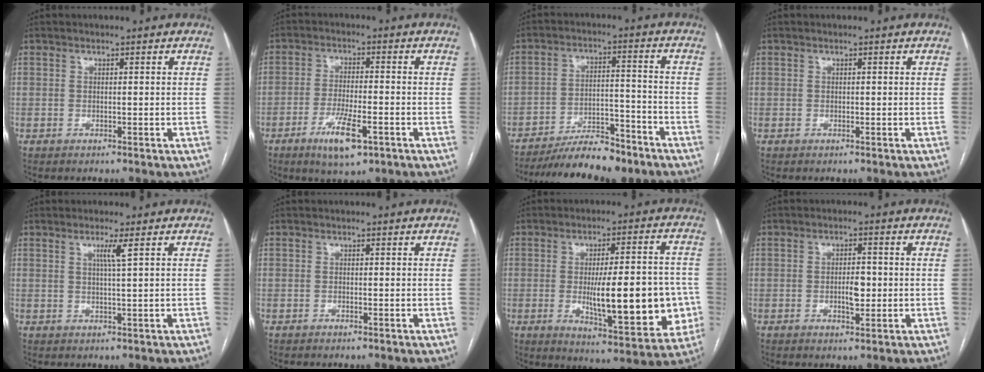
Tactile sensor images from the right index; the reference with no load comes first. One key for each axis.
{"total": 7.6, "fx": -3.9, "fy": 1.7, "fz": 6.3, "tx": -0.117, "ty": -0.011, "tz": -0.062}
{"total": 11.9, "fx": -10.2, "fy": 2.7, "fz": 5.6, "tx": -0.082, "ty": 0.007, "tz": -0.164}
{"total": 0.0}
{"total": 2.3, "fx": 1.0, "fy": -0.6, "fz": 2.0, "tx": -0.040, "ty": -0.004, "tz": 0.019}
{"total": 0.0}
{"total": 17.4, "fx": -2.6, "fy": 4.5, "fz": 16.6, "tx": -0.223, "ty": 0.004, "tz": -0.023}
{"total": 3.7, "fx": -0.5, "fy": 1.4, "fz": 3.3, "tx": -0.054, "ty": 0.001, "tz": -0.005}